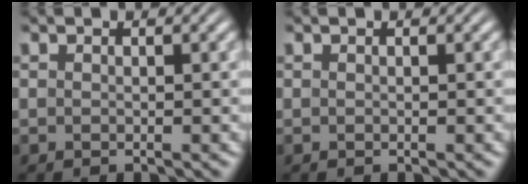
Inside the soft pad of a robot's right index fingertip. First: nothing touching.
{"total": 0.0}